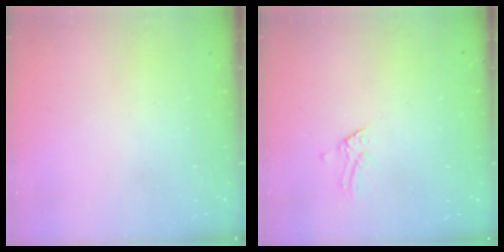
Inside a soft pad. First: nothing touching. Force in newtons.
{"total": 0.0}